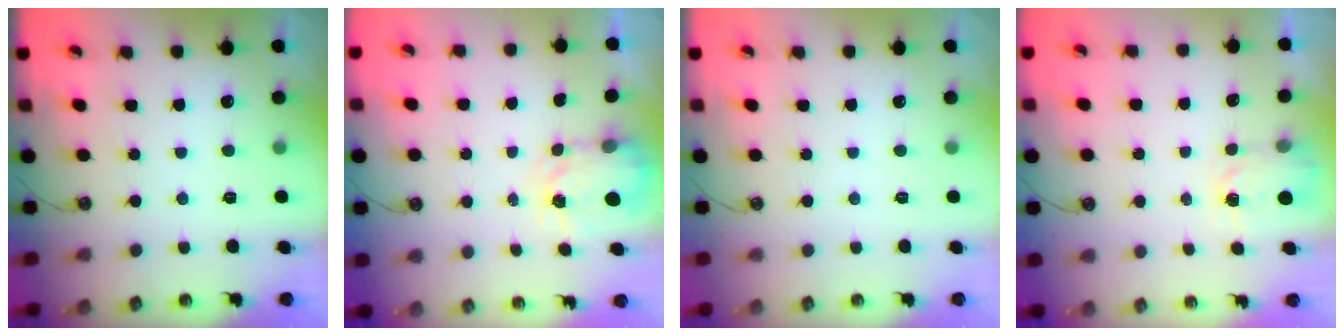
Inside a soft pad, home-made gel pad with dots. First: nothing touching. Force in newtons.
{"total": 4.0, "press": 3.9, "slide": 0.6}
{"total": 0.0}
{"total": 2.6, "press": 2.6, "slide": 0.4}